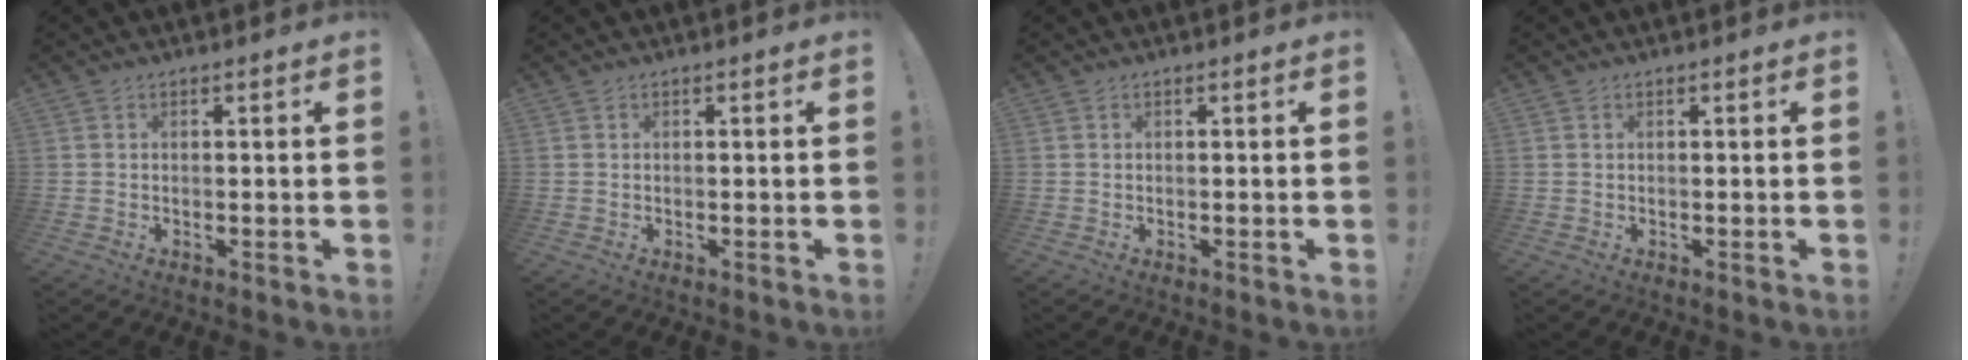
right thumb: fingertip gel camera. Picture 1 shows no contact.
{"total": 0.0}
{"total": 0.0}
{"total": 0.0}